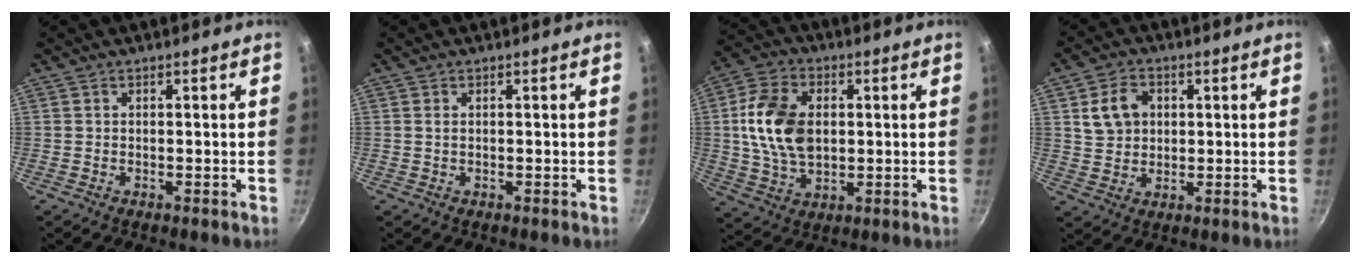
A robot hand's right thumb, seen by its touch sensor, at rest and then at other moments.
{"total": 0.8, "force": [0.2, 0.4, 0.6], "torque": [-0.011, 0.001, 0.002]}
{"total": 14.2, "force": [1.4, 9.5, 10.4], "torque": [-0.181, 0.001, 0.023]}
{"total": 7.5, "force": [1.9, 5.9, 4.2], "torque": [-0.058, 0.006, 0.032]}